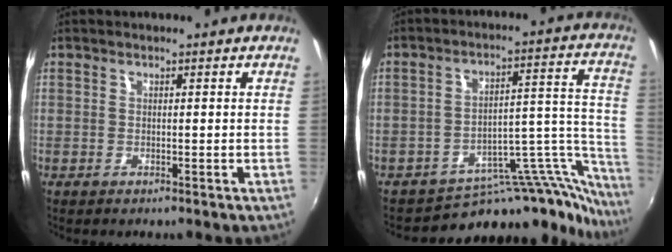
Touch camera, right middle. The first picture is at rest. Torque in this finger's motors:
{"motor_torque": [0.70, -1.44, -0.40, -0.03]}